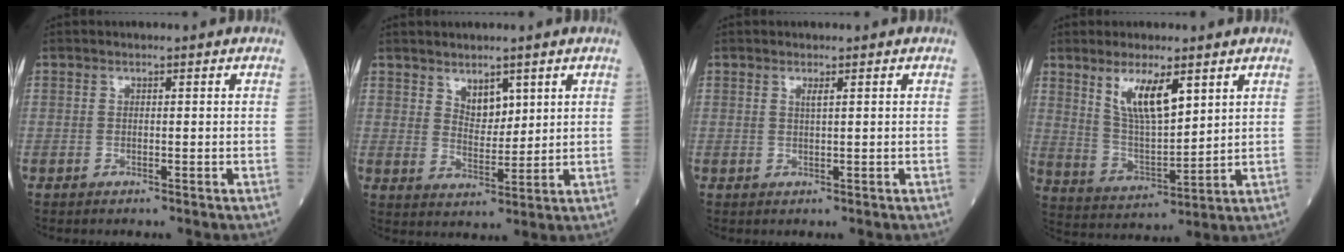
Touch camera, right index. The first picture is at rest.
{"total": 4.1, "force": [2.6, 2.0, 2.5], "torque": [-0.044, -0.004, 0.053]}
{"total": 0.9, "force": [0.5, -0.1, 0.7], "torque": [-0.019, -0.002, 0.012]}
{"total": 9.0, "force": [4.9, 2.3, 7.3], "torque": [-0.143, -0.004, 0.103]}